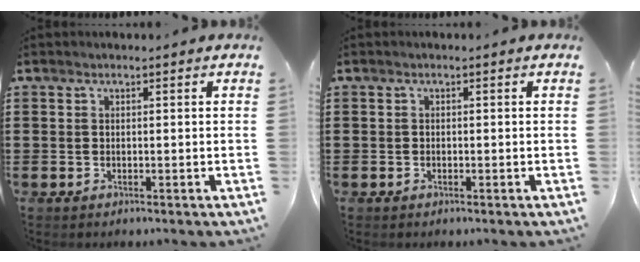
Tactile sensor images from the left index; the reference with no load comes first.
{"total": 0.6, "force": [-0.4, 0.4, 0.1], "torque": [-0.004, 0.000, -0.009]}